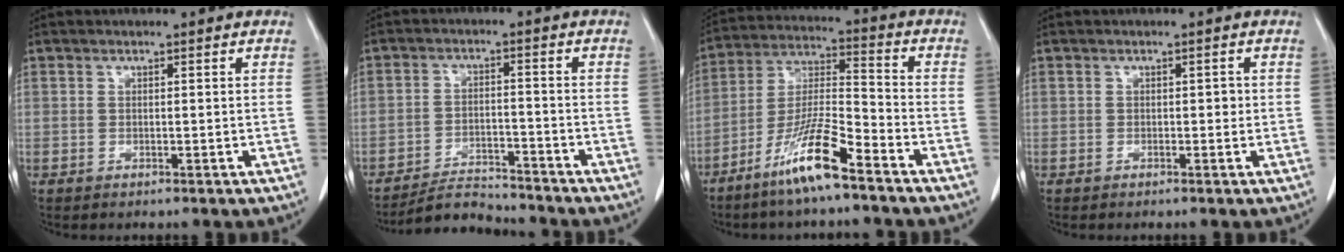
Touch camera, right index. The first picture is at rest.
{"total": 5.7, "force": [-5.7, 0.8, -0.2], "torque": [0.002, -0.002, -0.094]}
{"total": 11.4, "force": [-7.6, 0.6, 8.5], "torque": [-0.172, -0.021, -0.150]}
{"total": 1.0, "force": [0.0, 0.6, 0.8], "torque": [-0.008, 0.006, -0.001]}